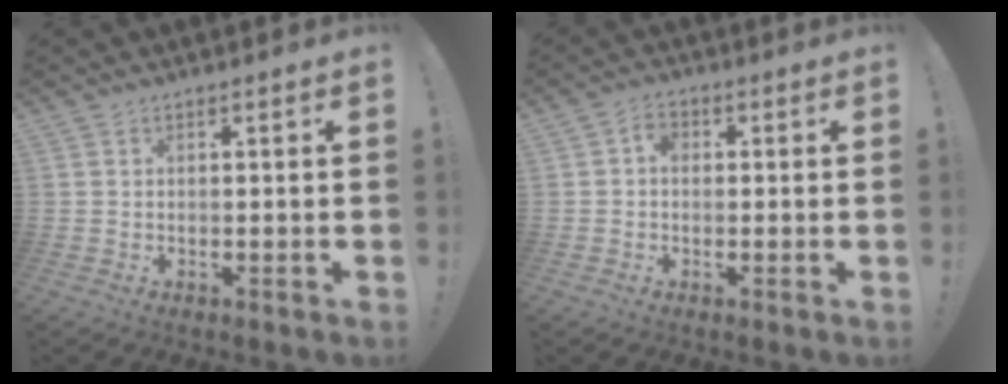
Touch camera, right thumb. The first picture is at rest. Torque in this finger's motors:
{"motor_torque": [0.39, 0.58, 0.29, -0.22, -0.02]}